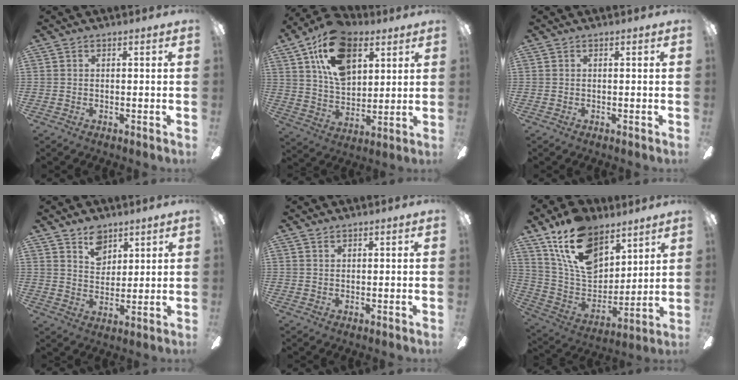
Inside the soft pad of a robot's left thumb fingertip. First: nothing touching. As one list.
[{"total": 17.4, "force": [9.3, 10.3, 10.5], "torque": [-0.181, -0.018, 0.170]}, {"total": 0.0}, {"total": 7.4, "force": [5.3, 4.7, 2.1], "torque": [-0.021, -0.022, 0.095]}, {"total": 1.0, "force": [0.9, 0.4, 0.2], "torque": [-0.005, 0.002, 0.017]}, {"total": 19.1, "force": [11.9, 10.9, 10.2], "torque": [-0.198, -0.043, 0.224]}]